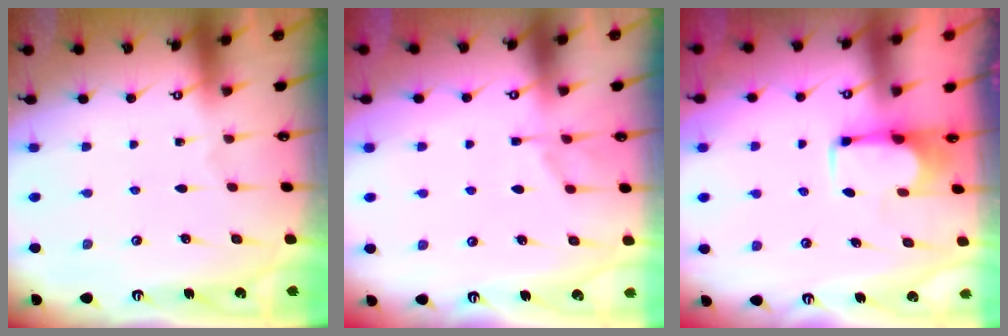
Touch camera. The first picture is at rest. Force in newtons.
{"total": 1.1, "press": 0.0, "slide": 1.1}
{"total": 1.9, "press": 1.7, "slide": 0.7}